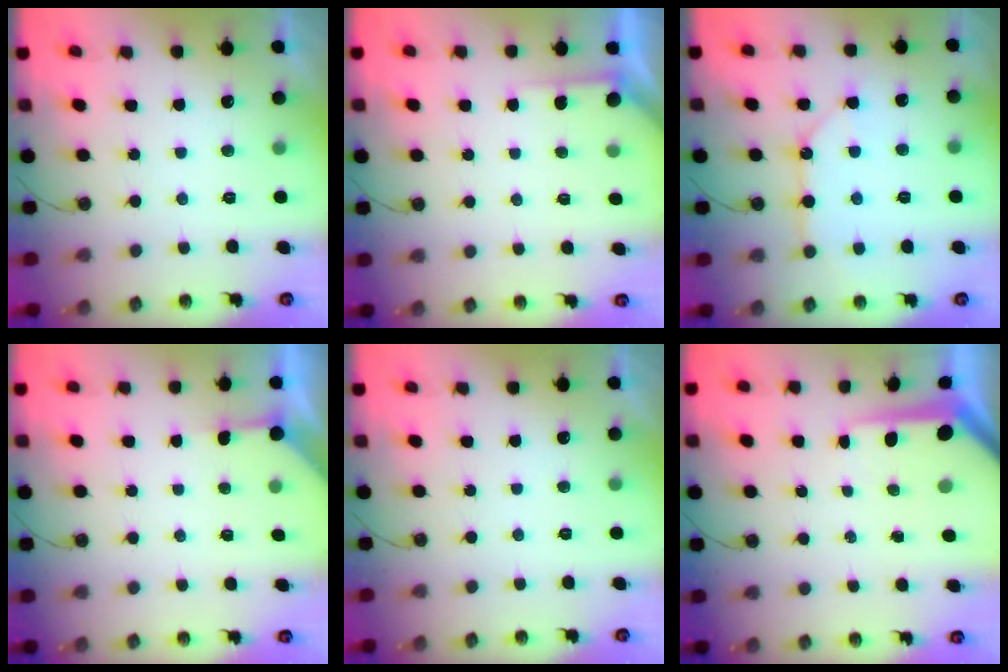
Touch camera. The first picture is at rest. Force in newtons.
{"total": 3.7, "press": 3.7, "slide": 0.2}
{"total": 10.5, "press": 10.5, "slide": 1.0}
{"total": 2.8, "press": 2.8, "slide": 0.4}
{"total": 0.0}
{"total": 6.9, "press": 6.8, "slide": 0.9}